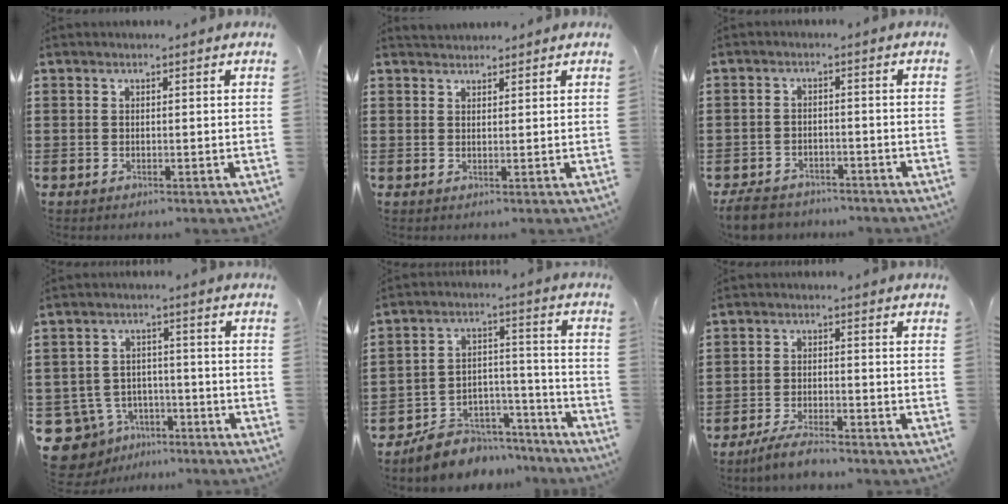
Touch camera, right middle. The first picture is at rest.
{"total": 1.7, "force": [1.6, 0.3, -0.2], "torque": [-0.002, 0.002, 0.033]}
{"total": 3.5, "force": [-3.4, 0.9, 0.4], "torque": [-0.024, 0.000, -0.076]}
{"total": 6.2, "force": [-4.4, 4.0, 1.6], "torque": [-0.067, 0.011, -0.091]}
{"total": 6.6, "force": [-6.0, 2.8, 0.1], "torque": [-0.007, 0.020, -0.117]}
{"total": 3.9, "force": [-3.5, 0.4, 1.7], "torque": [-0.035, 0.002, -0.071]}